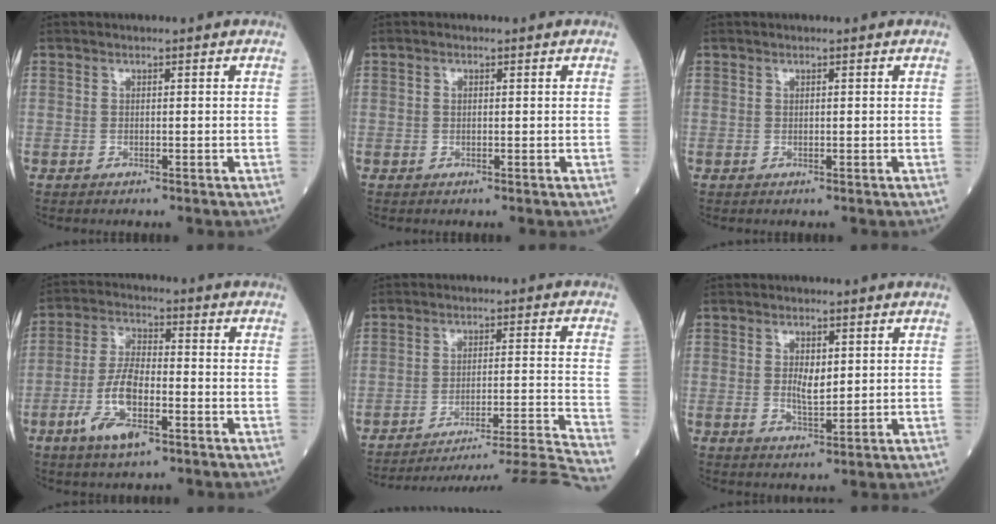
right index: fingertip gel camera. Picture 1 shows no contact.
{"total": 0.6, "force": [0.1, 0.4, 0.4], "torque": [-0.012, 0.001, 0.003]}
{"total": 0.0}
{"total": 9.3, "force": [-4.1, 2.8, 7.9], "torque": [-0.167, -0.006, -0.077]}
{"total": 19.8, "force": [-18.4, -3.9, 6.2], "torque": [-0.049, -0.014, -0.252]}
{"total": 3.7, "force": [0.6, 1.5, 3.3], "torque": [-0.060, -0.005, 0.013]}